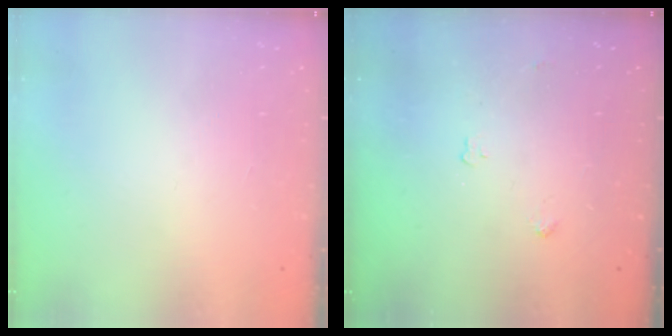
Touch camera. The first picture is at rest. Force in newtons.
{"total": 3.4, "press": 3.4, "slide": 0.6}